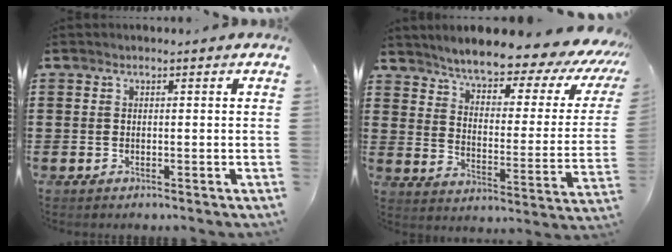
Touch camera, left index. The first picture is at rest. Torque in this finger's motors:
{"motor_torque": [2.14, 0.00, 1.06, 0.21]}